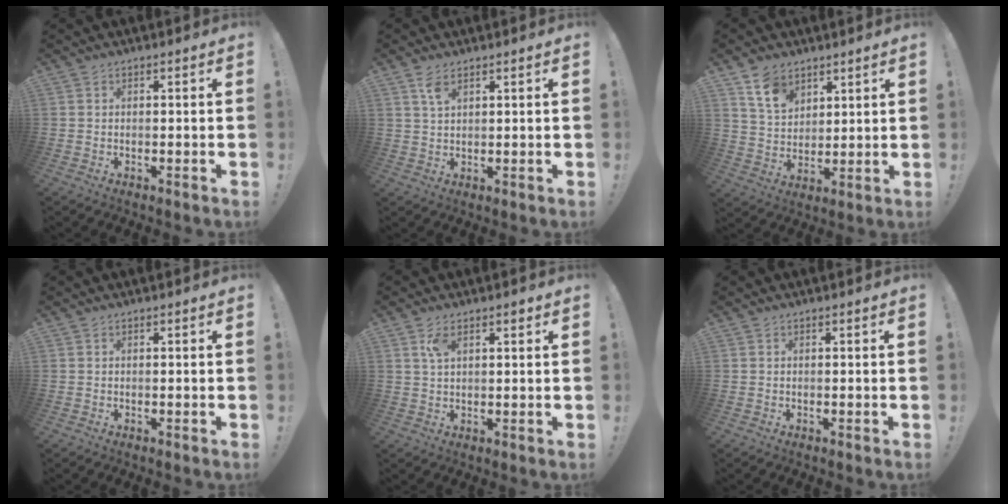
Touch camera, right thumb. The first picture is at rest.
{"total": 3.7, "force": [2.3, 1.5, 2.5], "torque": [-0.043, -0.009, 0.039]}
{"total": 10.3, "force": [6.8, 6.6, 4.0], "torque": [-0.072, -0.035, 0.132]}
{"total": 0.0}
{"total": 3.9, "force": [1.9, 1.6, 3.0], "torque": [-0.046, -0.004, 0.031]}
{"total": 0.0}